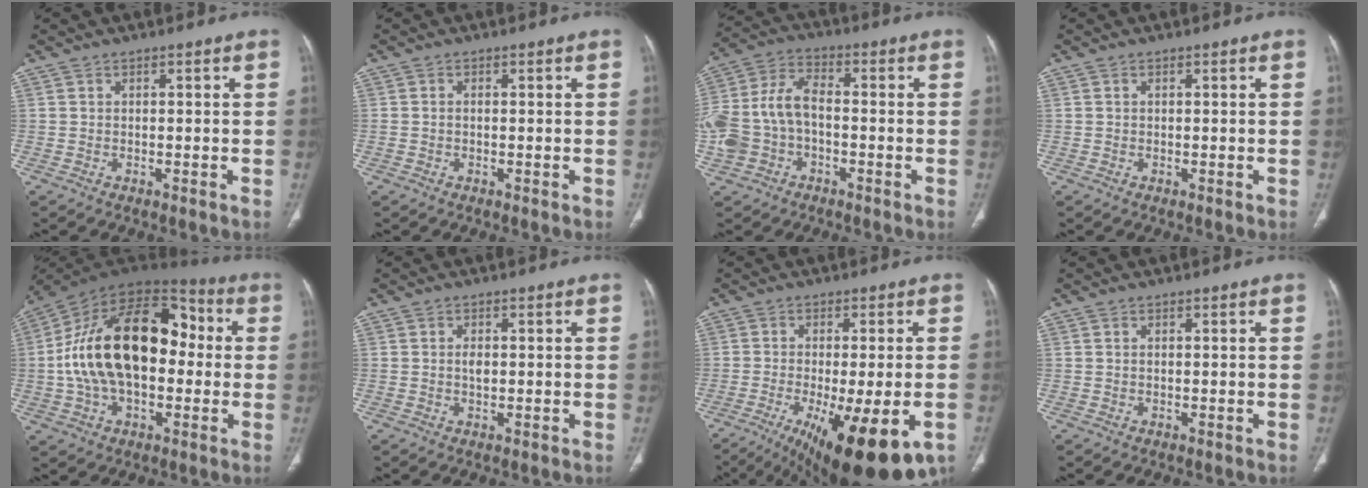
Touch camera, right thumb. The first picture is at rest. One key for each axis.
{"total": 0.7, "fx": -0.1, "fy": 0.4, "fz": 0.5, "tx": -0.013, "ty": 0.002, "tz": -0.001}
{"total": 12.9, "fx": -2.4, "fy": 8.6, "fz": 9.2, "tx": -0.204, "ty": 0.041, "tz": -0.051}
{"total": 0.0}
{"total": 25.2, "fx": 0.5, "fy": 14.8, "fz": 20.3, "tx": -0.344, "ty": 0.040, "tz": 0.002}
{"total": 1.6, "fx": 0.1, "fy": 0.9, "fz": 1.3, "tx": -0.022, "ty": 0.001, "tz": 0.002}
{"total": 18.9, "fx": -8.4, "fy": 5.5, "fz": 16.0, "tx": -0.214, "ty": -0.020, "tz": -0.113}
{"total": 0.0}